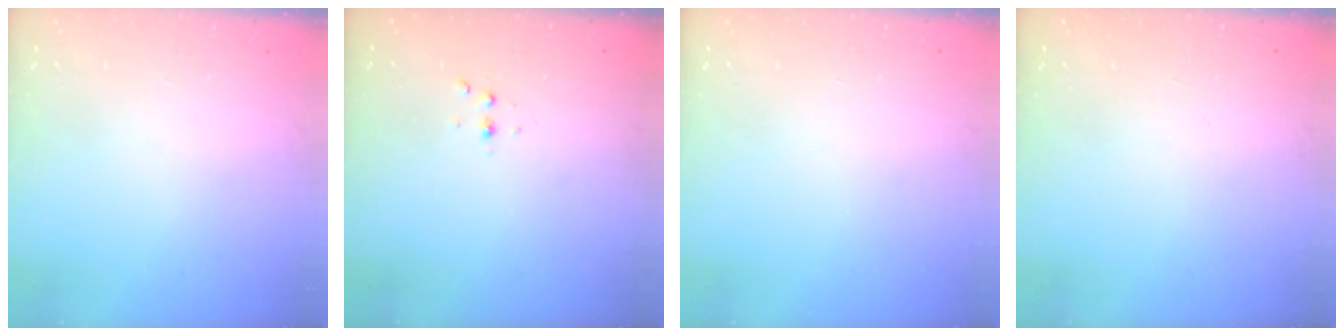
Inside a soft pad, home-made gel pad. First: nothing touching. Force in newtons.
{"total": 2.3, "press": 2.3, "slide": 0.3}
{"total": 0.6, "press": 0.0, "slide": 0.6}
{"total": 0.0}